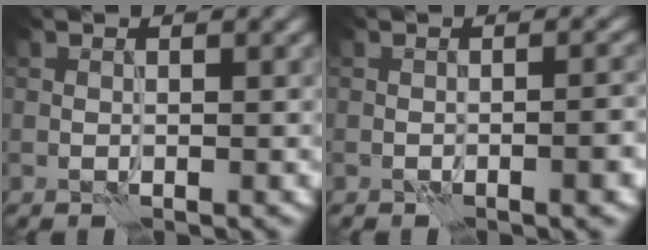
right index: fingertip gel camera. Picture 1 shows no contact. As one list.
[{"total": 2.5, "force": [-1.0, 0.7, 2.2], "torque": [-0.024, 0.006, -0.016]}]